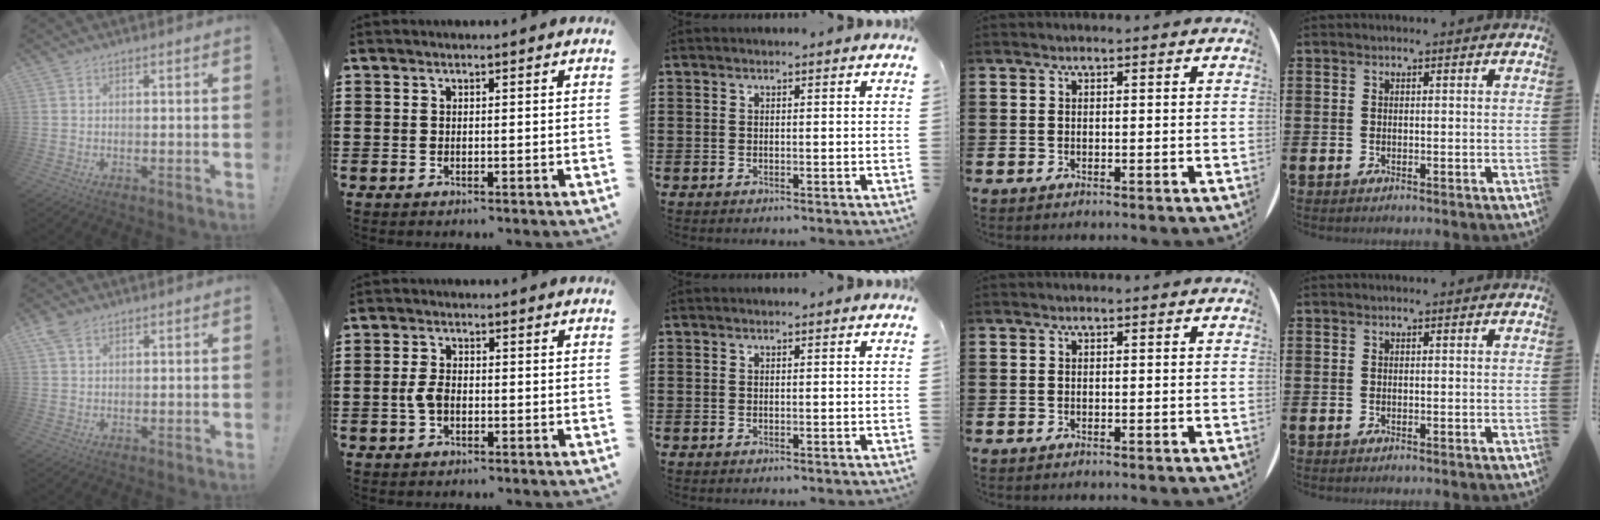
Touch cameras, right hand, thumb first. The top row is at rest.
{"thumb": {"total": 4.2, "force": [2.4, 2.2, 2.7], "torque": [-0.049, -0.005, 0.047]}, "index": {"total": 3.1, "force": [-0.8, 1.7, 2.6], "torque": [-0.071, -0.008, -0.019]}}